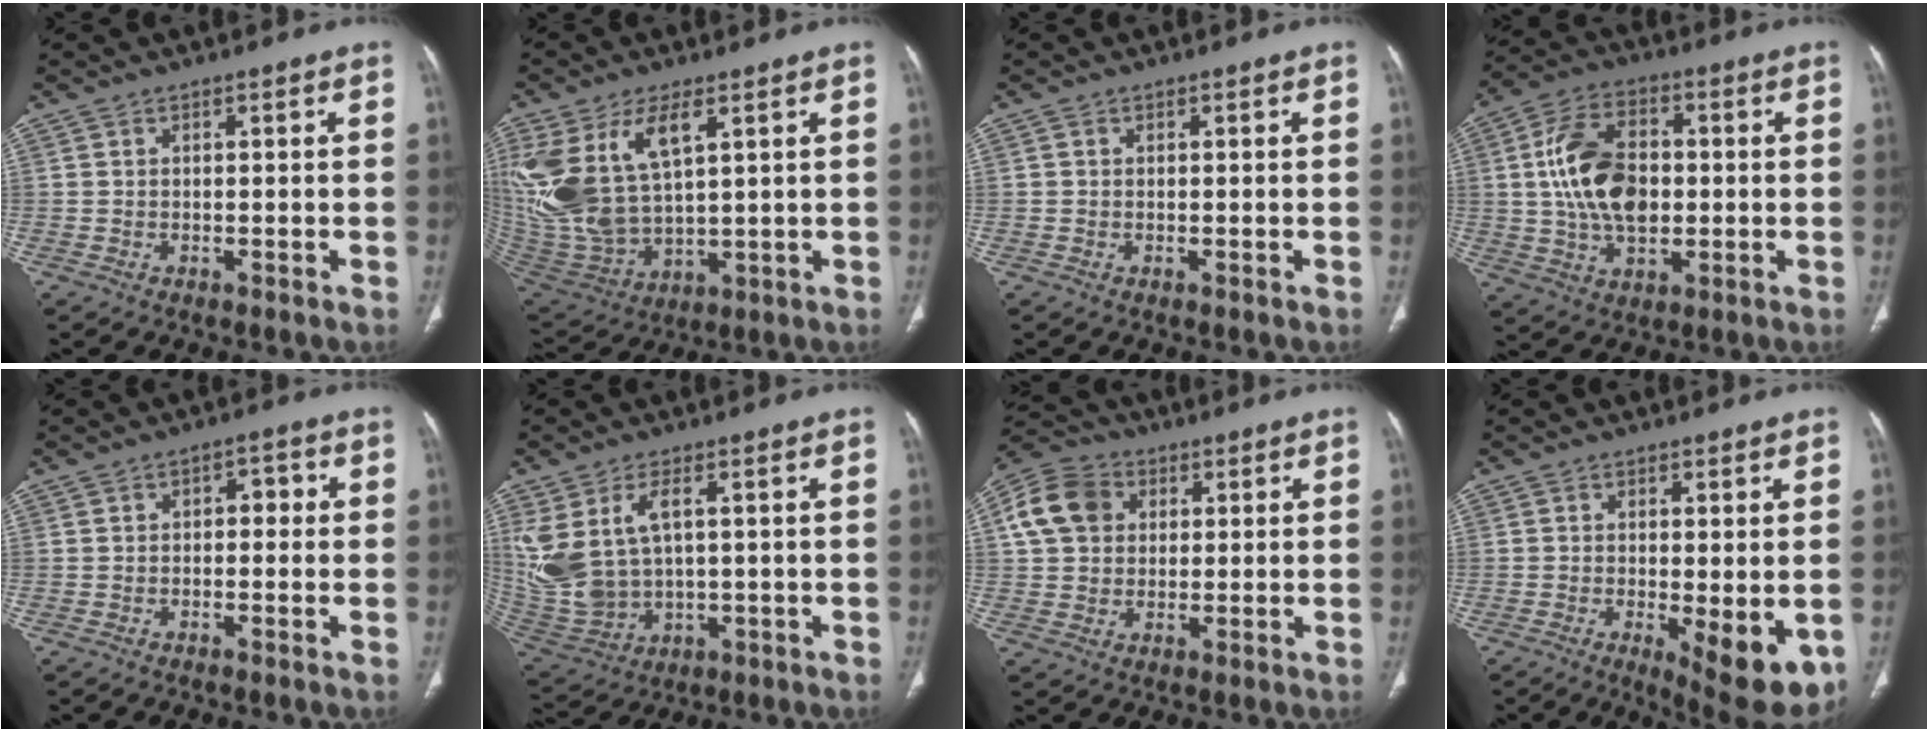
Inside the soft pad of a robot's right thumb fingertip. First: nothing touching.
{"total": 18.9, "force": [6.6, 9.6, 14.9], "torque": [-0.313, -0.024, 0.145]}
{"total": 0.0}
{"total": 15.1, "force": [0.8, 9.4, 11.9], "torque": [-0.203, 0.014, 0.014]}
{"total": 3.1, "force": [0.2, 2.0, 2.4], "torque": [-0.015, 0.013, -0.005]}
{"total": 13.7, "force": [3.1, 8.1, 10.5], "torque": [-0.234, -0.007, 0.086]}
{"total": 10.8, "force": [2.8, 8.8, 5.6], "torque": [-0.095, 0.010, 0.042]}
{"total": 10.6, "force": [-2.6, 3.5, 9.6], "torque": [-0.127, -0.023, -0.028]}